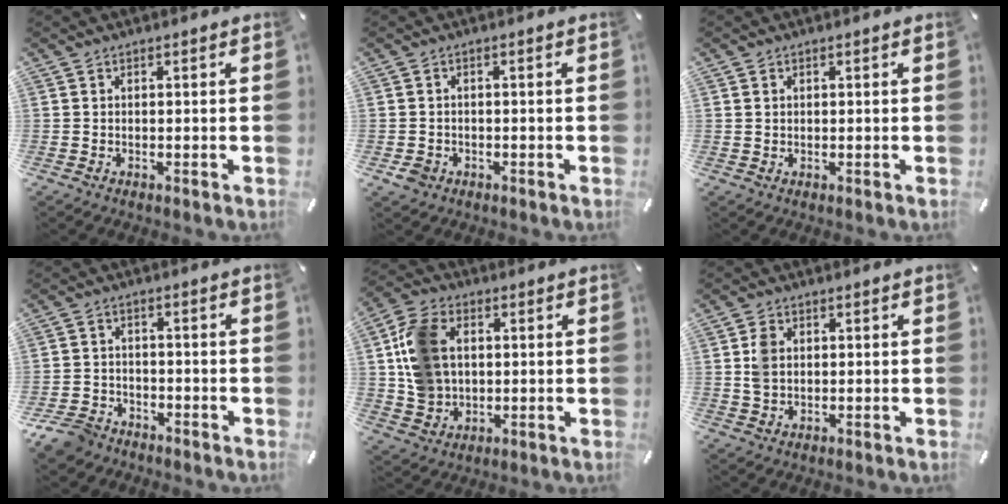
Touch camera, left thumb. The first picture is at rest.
{"total": 2.9, "force": [-1.3, 2.4, 1.0], "torque": [-0.023, 0.002, -0.025]}
{"total": 1.1, "force": [0.3, 1.0, 0.3], "torque": [-0.008, 0.004, 0.005]}
{"total": 6.2, "force": [-5.1, 3.3, 1.5], "torque": [-0.039, 0.024, -0.101]}
{"total": 12.5, "force": [2.1, 10.2, 7.1], "torque": [-0.138, 0.019, 0.046]}
{"total": 4.6, "force": [0.6, 3.6, 2.8], "torque": [-0.057, 0.003, 0.009]}